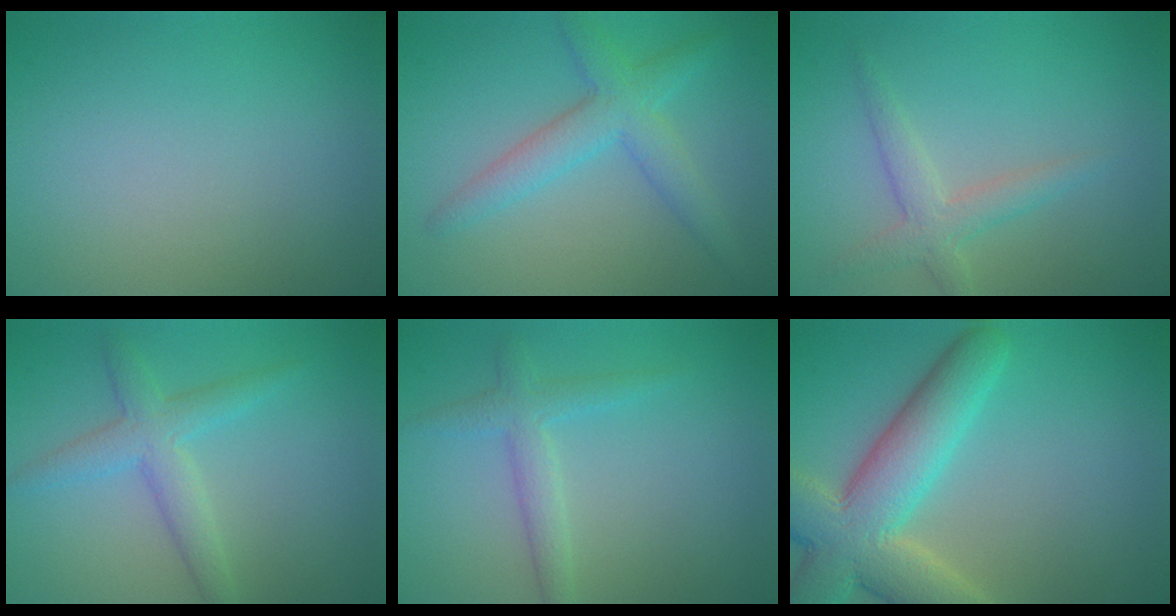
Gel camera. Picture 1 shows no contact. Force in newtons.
{"total": 3.9, "press": 3.9, "slide": 0.2}
{"total": 2.4, "press": 2.4, "slide": 0.1}
{"total": 3.2, "press": 3.2, "slide": 0.1}
{"total": 2.3, "press": 2.3, "slide": 0.1}
{"total": 9.2, "press": 9.2, "slide": 0.7}